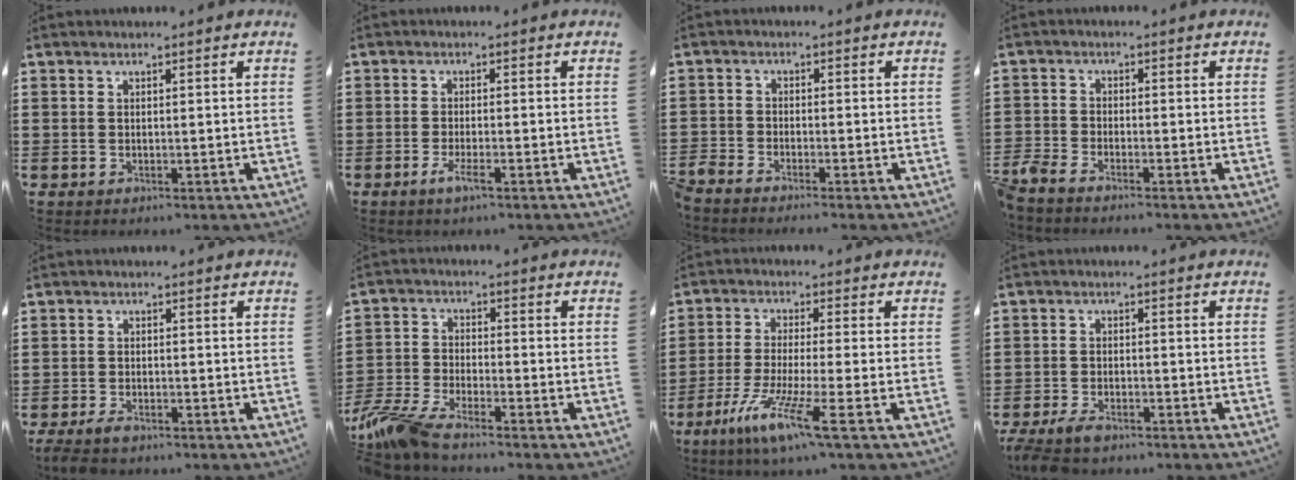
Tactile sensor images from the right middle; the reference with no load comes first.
{"total": 2.5, "force": [-1.2, 0.3, 2.2], "torque": [-0.044, -0.004, -0.023]}
{"total": 2.1, "force": [-2.1, 0.0, 0.3], "torque": [-0.025, -0.008, -0.047]}
{"total": 2.6, "force": [-2.5, 0.3, 0.8], "torque": [-0.046, -0.011, -0.059]}
{"total": 2.1, "force": [-1.7, 0.5, 1.1], "torque": [-0.030, -0.003, -0.035]}
{"total": 6.5, "force": [-5.7, 0.6, 3.2], "torque": [-0.098, -0.020, -0.116]}
{"total": 8.1, "force": [-4.7, -0.4, 6.5], "torque": [-0.140, -0.018, -0.094]}
{"total": 3.3, "force": [-2.9, 0.8, 1.3], "torque": [-0.040, -0.005, -0.061]}